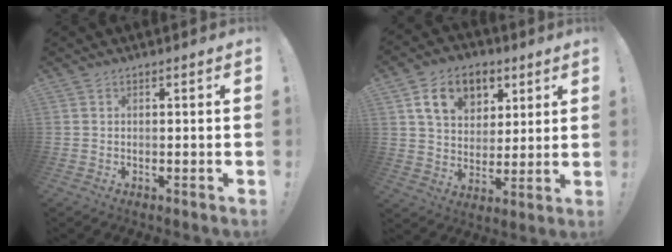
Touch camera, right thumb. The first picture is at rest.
{"total": 13.8, "force": [6.6, 9.8, 7.2], "torque": [-0.108, -0.022, 0.127]}